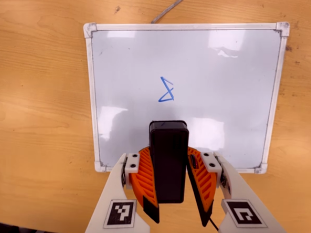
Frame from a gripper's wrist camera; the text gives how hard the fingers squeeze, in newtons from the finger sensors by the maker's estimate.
{"total": 10.9, "left": 9.8, "right": 11.9}